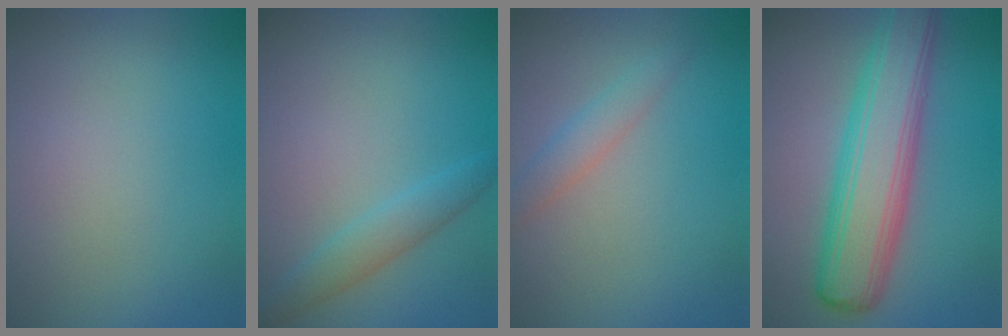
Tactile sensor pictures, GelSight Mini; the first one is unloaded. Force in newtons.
{"total": 2.3, "press": 2.3, "slide": 0.1}
{"total": 2.0, "press": 2.0, "slide": 0.0}
{"total": 7.8, "press": 7.8, "slide": 0.3}